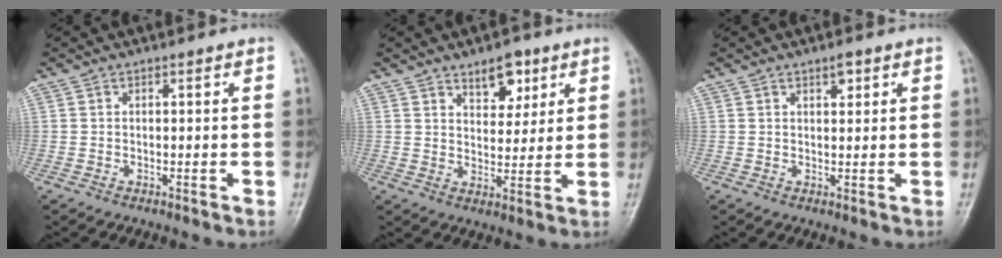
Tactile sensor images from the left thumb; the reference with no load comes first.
{"total": 7.1, "force": [4.3, 3.9, 4.2], "torque": [-0.032, -0.024, 0.065]}
{"total": 2.3, "force": [1.3, 1.0, 1.6], "torque": [-0.018, -0.006, 0.020]}